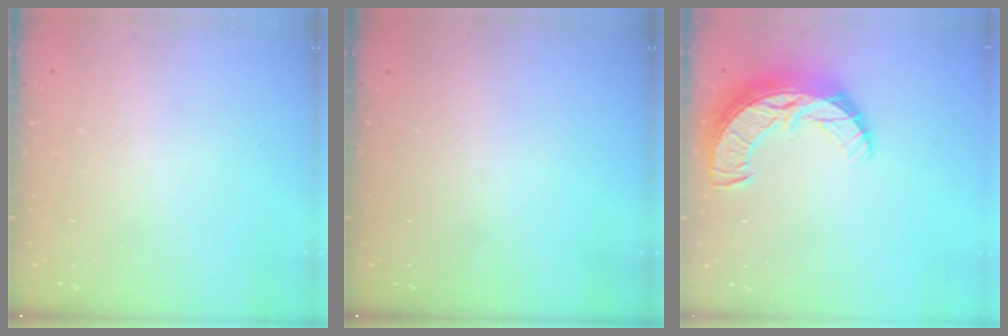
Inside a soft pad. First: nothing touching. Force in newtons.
{"total": 0.0}
{"total": 15.2, "press": 15.2, "slide": 1.0}